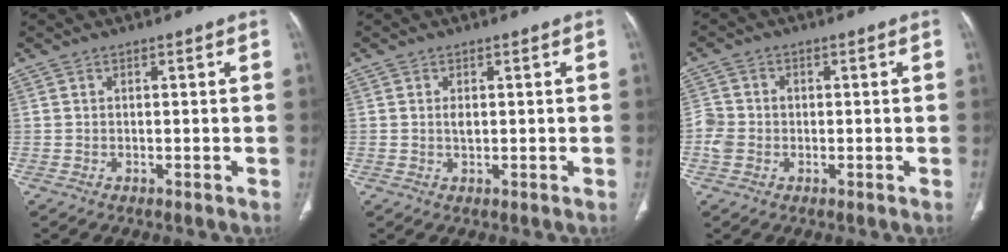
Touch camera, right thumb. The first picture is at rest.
{"total": 1.4, "force": [0.2, 0.8, 1.1], "torque": [-0.019, -0.001, 0.005]}
{"total": 4.2, "force": [-0.9, 3.6, 1.9], "torque": [-0.038, 0.008, -0.019]}